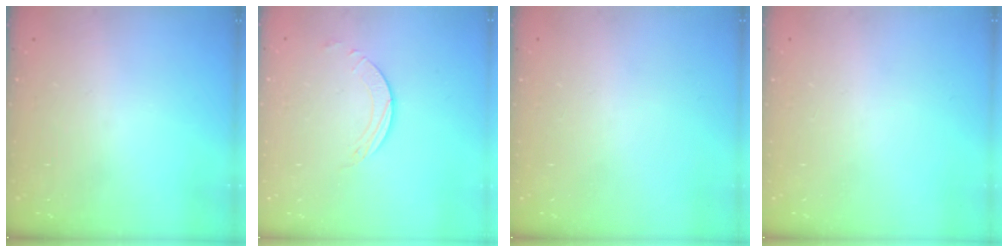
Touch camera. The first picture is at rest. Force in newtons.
{"total": 2.0, "press": 1.9, "slide": 0.3}
{"total": 0.0}
{"total": 0.0}